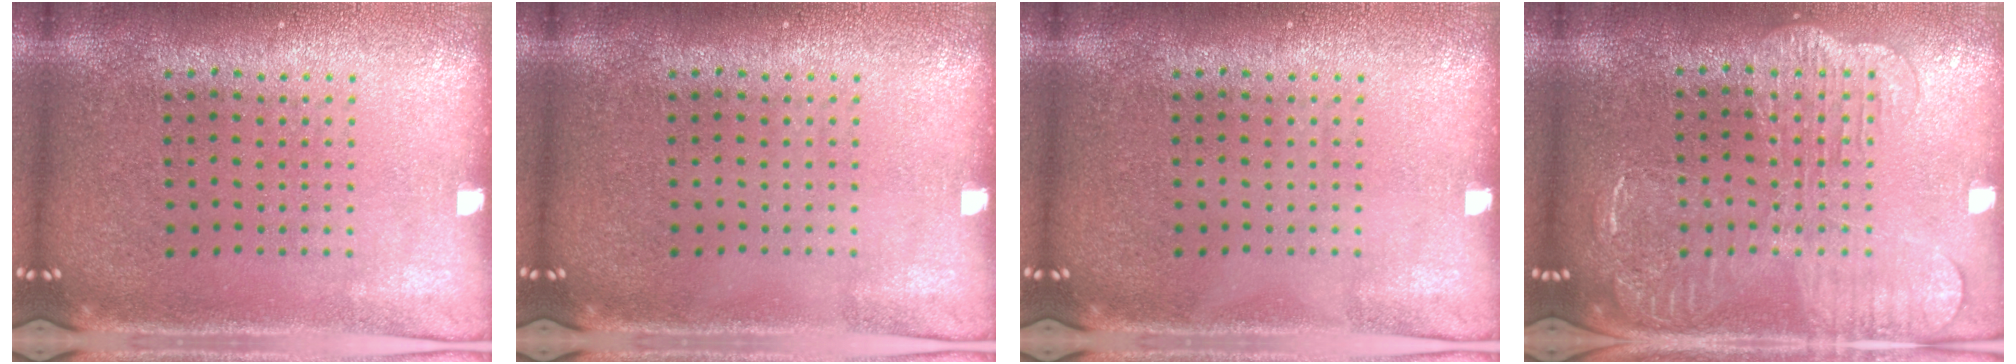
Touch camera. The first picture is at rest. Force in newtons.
{"total": 0.0}
{"total": 0.0}
{"total": 2.2, "press": 2.1, "slide": 0.4}